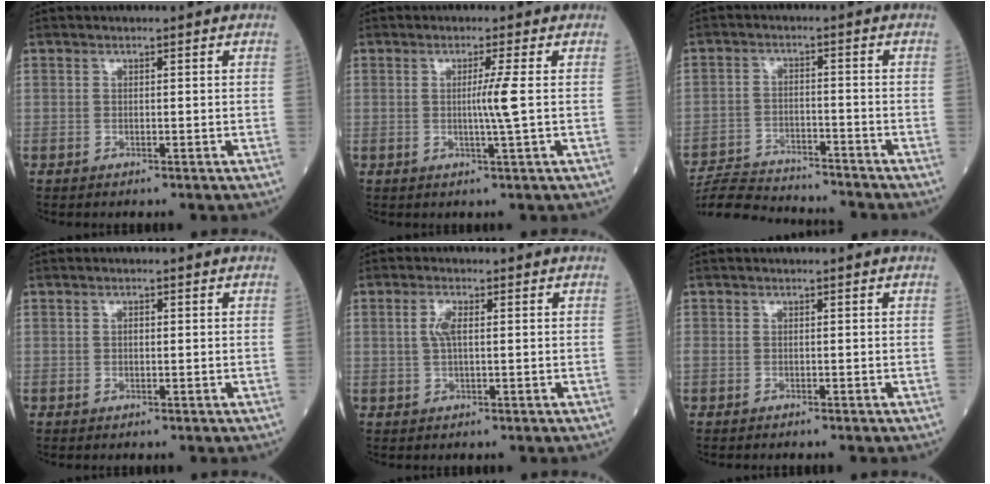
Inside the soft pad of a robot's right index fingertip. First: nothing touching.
{"total": 3.4, "force": [0.0, -1.2, 3.1], "torque": [-0.056, -0.008, 0.000]}
{"total": 12.2, "force": [-11.9, 1.1, 2.4], "torque": [-0.047, 0.007, -0.189]}
{"total": 0.8, "force": [0.0, 0.4, 0.7], "torque": [-0.015, 0.001, 0.000]}
{"total": 2.7, "force": [0.5, 0.9, 2.6], "torque": [-0.056, 0.005, 0.009]}
{"total": 0.9, "force": [-0.6, 0.5, 0.4], "torque": [-0.016, -0.002, -0.010]}